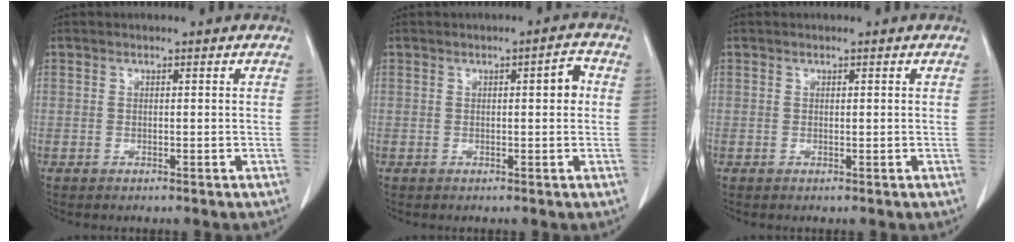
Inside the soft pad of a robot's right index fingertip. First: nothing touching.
{"total": 2.9, "force": [0.4, 0.7, 2.7], "torque": [-0.039, 0.005, 0.002]}
{"total": 0.0}